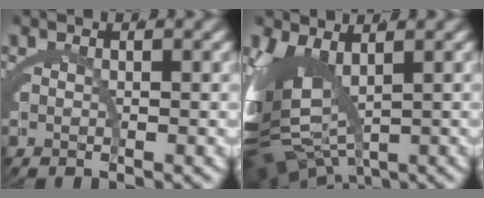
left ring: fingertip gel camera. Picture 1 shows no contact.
{"total": 10.0, "force": [-1.6, 6.2, 7.7], "torque": [-0.181, -0.042, -0.001]}